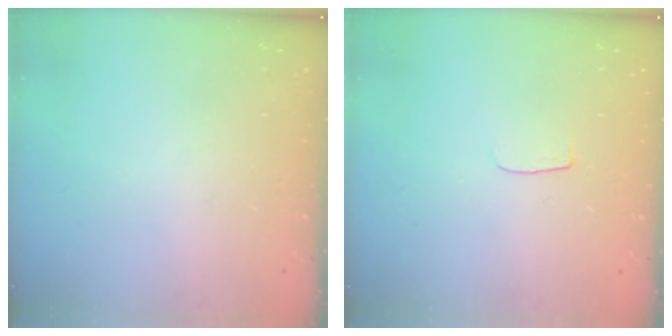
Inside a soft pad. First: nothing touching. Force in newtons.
{"total": 3.3, "press": 3.3, "slide": 0.3}